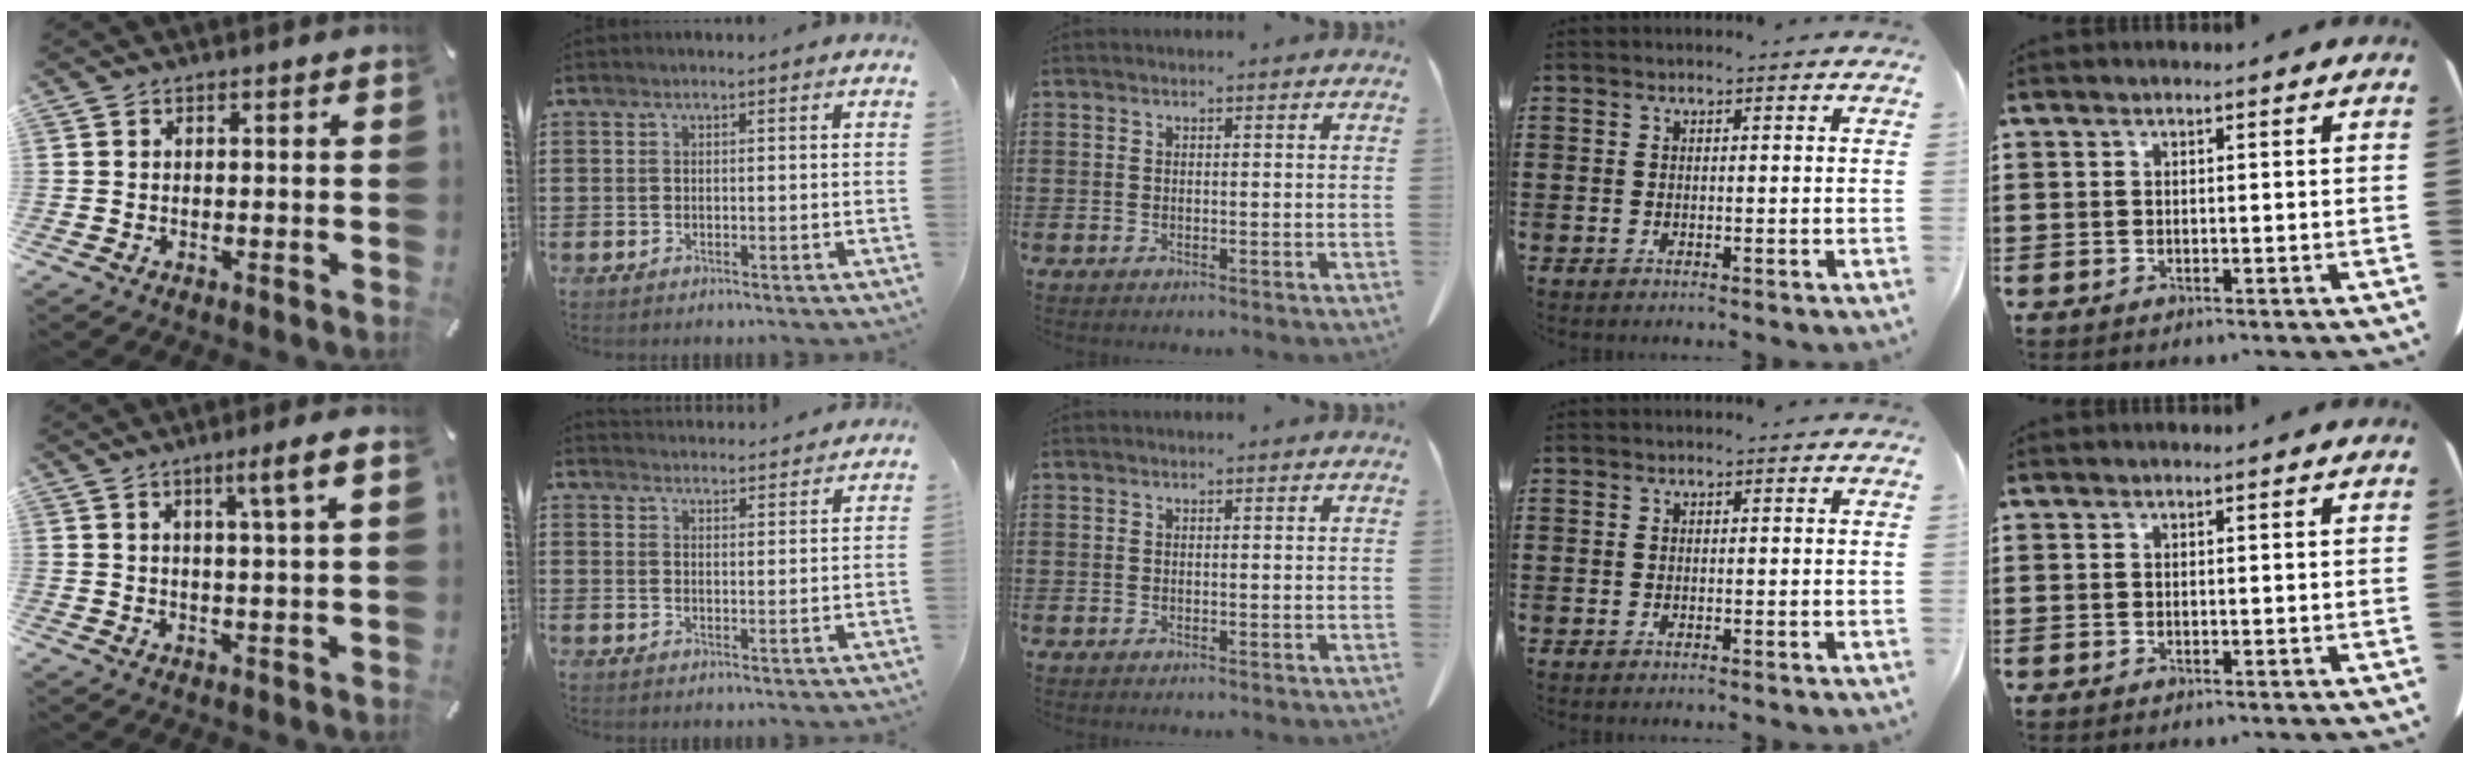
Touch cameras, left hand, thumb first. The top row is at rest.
{"thumb": {"total": 6.3, "force": [2.9, 0.1, 5.6], "torque": [-0.097, -0.005, 0.043]}, "index": {"total": 3.2, "force": [3.2, 0.1, -0.1], "torque": [-0.007, -0.012, 0.060]}}